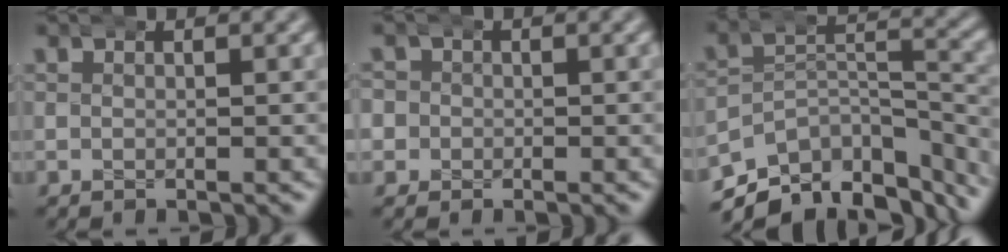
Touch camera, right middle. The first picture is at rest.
{"total": 3.5, "force": [-0.5, 3.4, 0.6], "torque": [-0.023, -0.001, -0.017]}
{"total": 13.0, "force": [-8.5, 7.6, 6.2], "torque": [-0.086, -0.034, -0.126]}